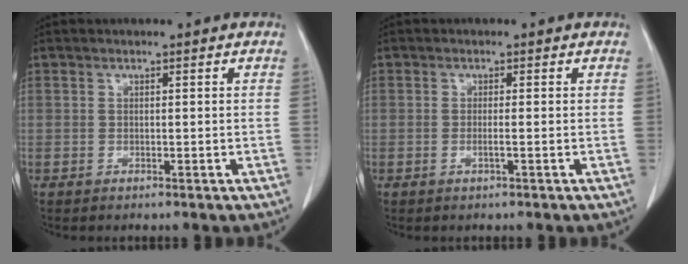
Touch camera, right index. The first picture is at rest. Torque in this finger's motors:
{"motor_torque": [-0.24, 0.09, -0.08, -0.01]}